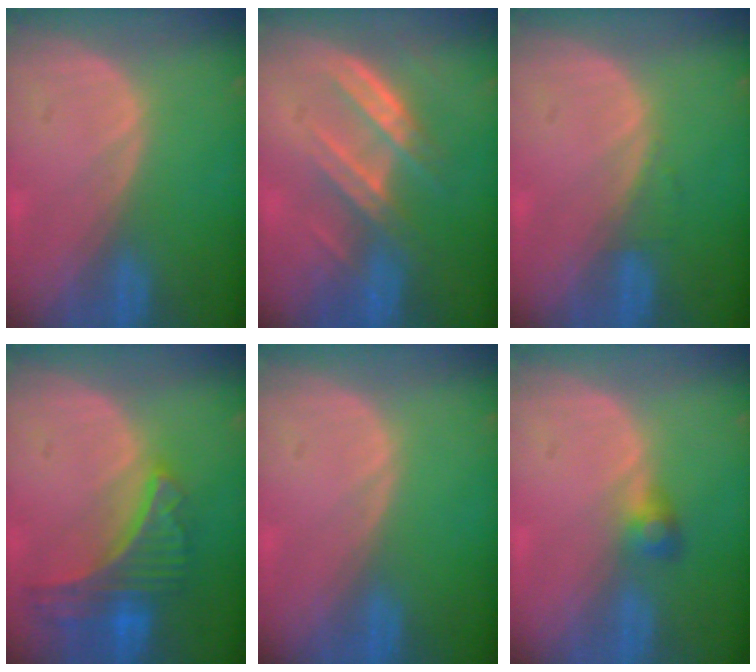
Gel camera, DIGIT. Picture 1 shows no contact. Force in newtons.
{"total": 7.2, "press": 6.7, "slide": 2.6}
{"total": 0.7, "press": 0.7, "slide": 0.1}
{"total": 9.0, "press": 7.9, "slide": 4.4}
{"total": 0.0}
{"total": 2.5, "press": 2.4, "slide": 0.7}